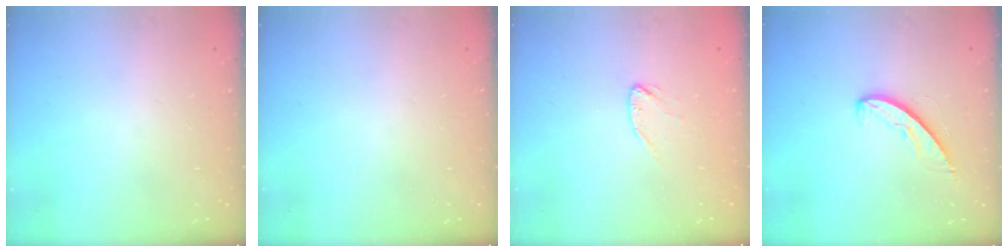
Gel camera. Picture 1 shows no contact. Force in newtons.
{"total": 0.0}
{"total": 3.5, "press": 3.4, "slide": 0.4}
{"total": 6.1, "press": 6.1, "slide": 0.5}